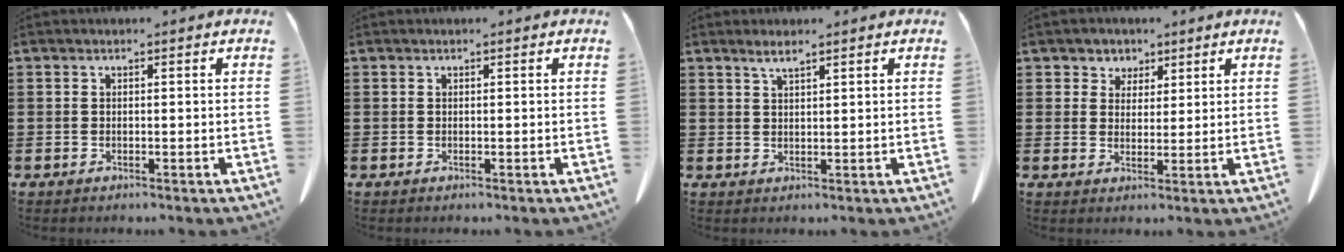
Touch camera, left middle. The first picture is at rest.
{"total": 0.0}
{"total": 2.0, "force": [1.6, 0.1, 1.3], "torque": [-0.028, 0.000, 0.029]}
{"total": 3.5, "force": [2.3, 2.6, 0.1], "torque": [-0.019, 0.007, 0.042]}